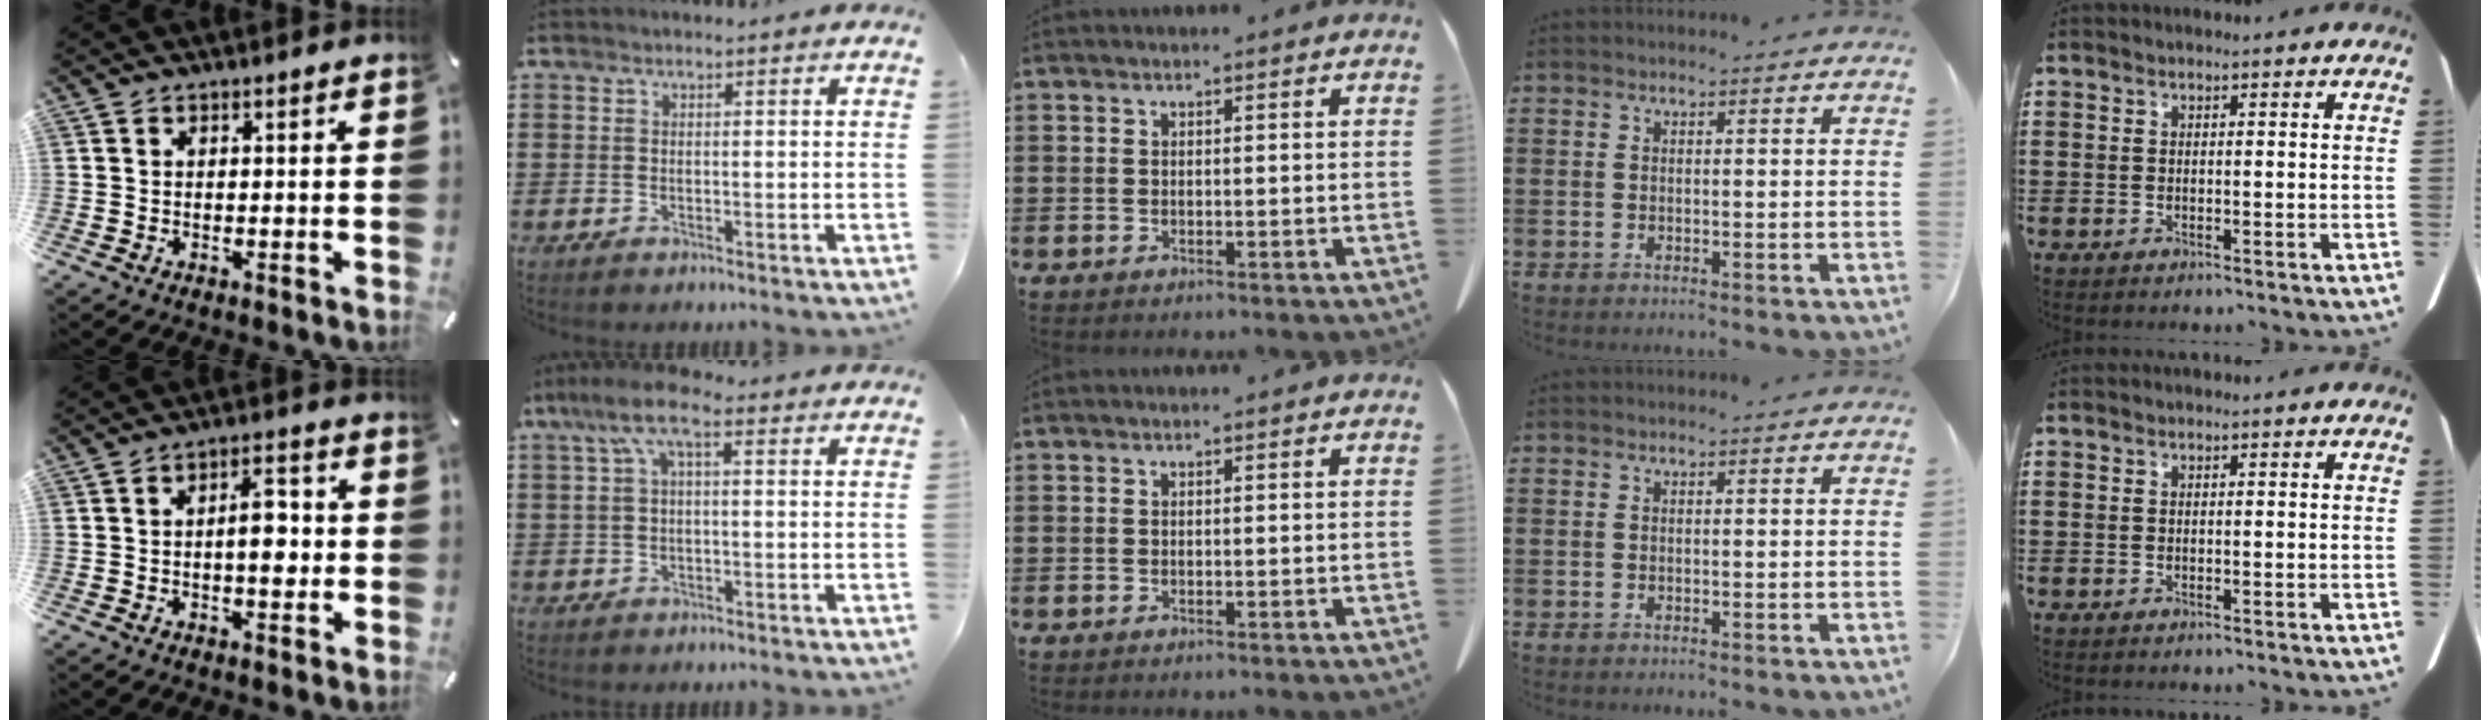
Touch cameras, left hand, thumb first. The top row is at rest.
{"thumb": {"total": 7.7, "force": [-0.5, 3.7, 6.7], "torque": [-0.092, 0.008, -0.012]}, "index": {"total": 7.1, "force": [1.7, 2.3, 6.5], "torque": [-0.139, 0.006, 0.026]}}